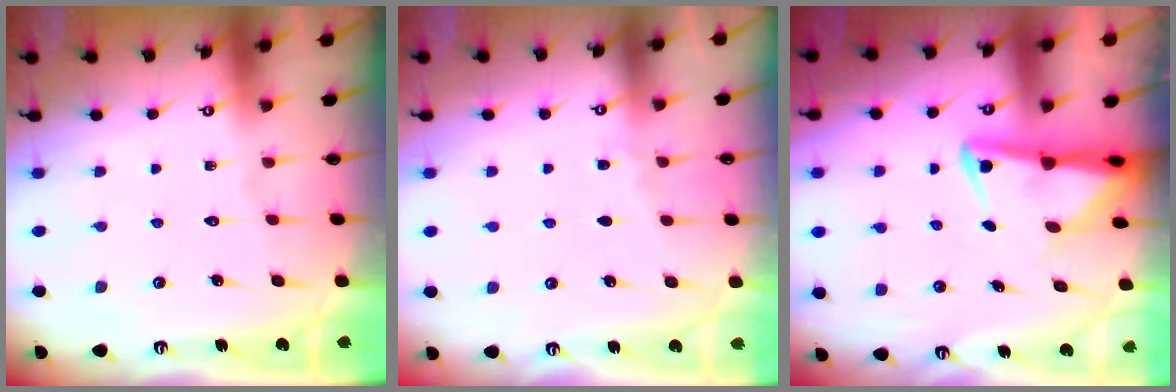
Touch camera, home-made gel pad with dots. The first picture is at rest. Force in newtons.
{"total": 4.5, "press": 4.5, "slide": 0.6}
{"total": 4.4, "press": 4.2, "slide": 1.1}